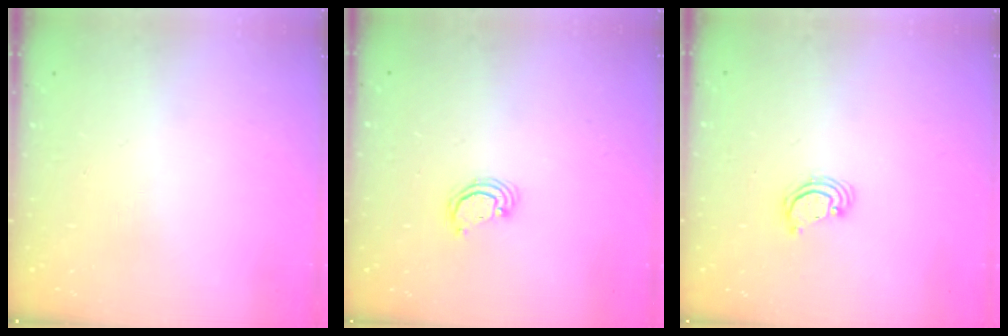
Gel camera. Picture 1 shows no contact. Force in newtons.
{"total": 2.4, "press": 2.4, "slide": 0.3}
{"total": 2.2, "press": 2.2, "slide": 0.1}